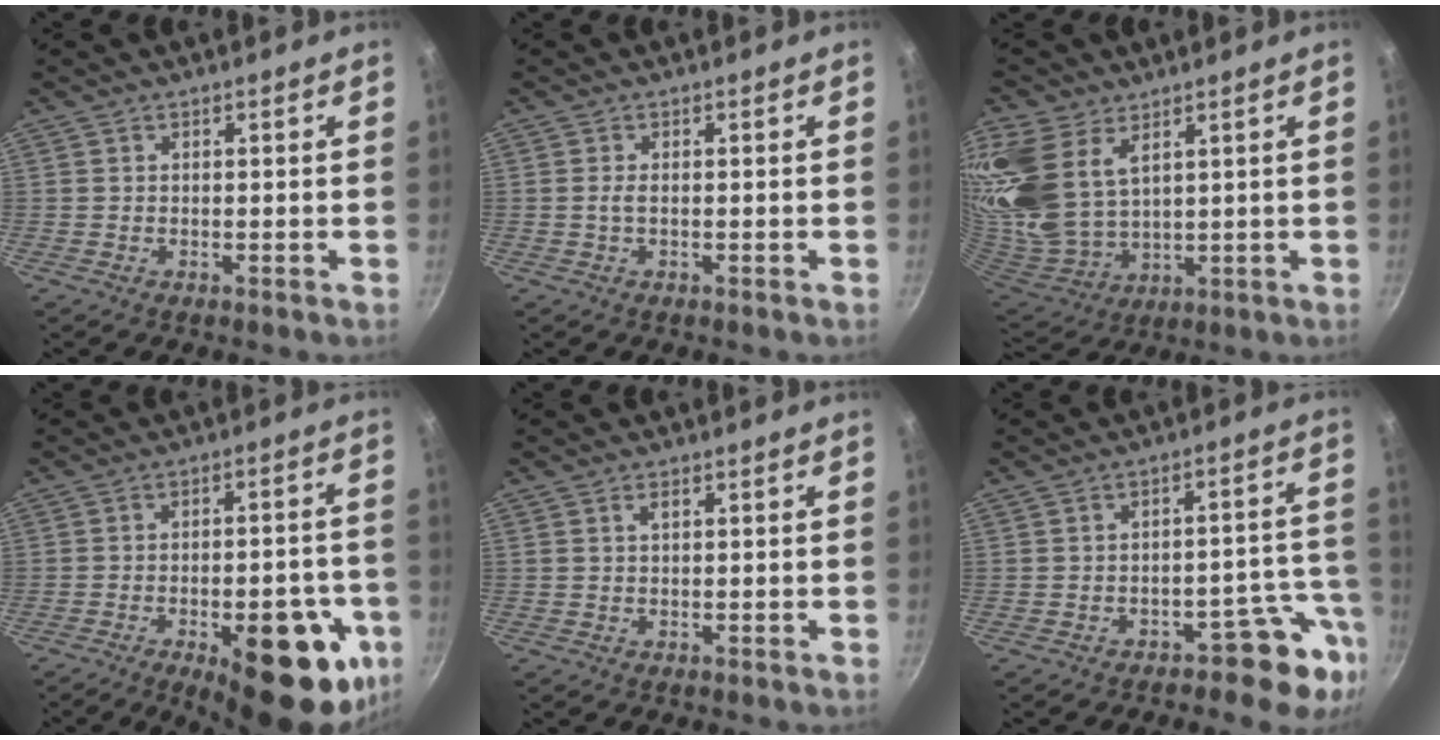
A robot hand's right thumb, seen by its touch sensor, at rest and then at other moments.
{"total": 1.2, "force": [-0.1, 0.4, 1.1], "torque": [-0.026, 0.000, -0.004]}
{"total": 19.2, "force": [8.6, 11.6, 12.7], "torque": [-0.285, -0.022, 0.186]}
{"total": 21.8, "force": [-8.4, 9.2, 17.8], "torque": [-0.172, 0.022, -0.103]}
{"total": 1.2, "force": [0.4, 0.6, 0.9], "torque": [-0.014, 0.003, 0.007]}
{"total": 7.8, "force": [-5.1, 4.0, 4.5], "torque": [0.010, 0.061, -0.069]}